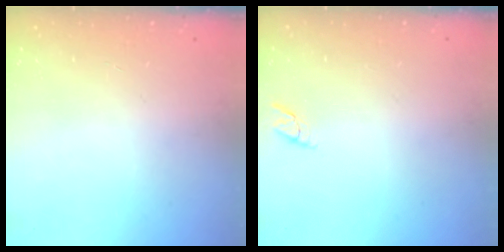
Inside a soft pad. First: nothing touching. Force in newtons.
{"total": 3.7, "press": 3.7, "slide": 0.3}